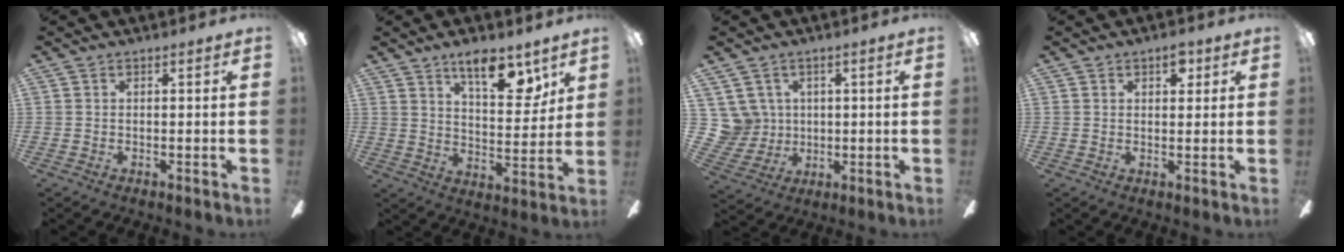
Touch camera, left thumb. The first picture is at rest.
{"total": 12.6, "force": [8.3, 4.7, 8.2], "torque": [-0.113, -0.040, 0.139]}
{"total": 7.8, "force": [2.8, 7.3, 0.9], "torque": [-0.048, -0.008, 0.060]}
{"total": 4.1, "force": [2.3, 2.2, 2.6], "torque": [-0.024, -0.005, 0.032]}